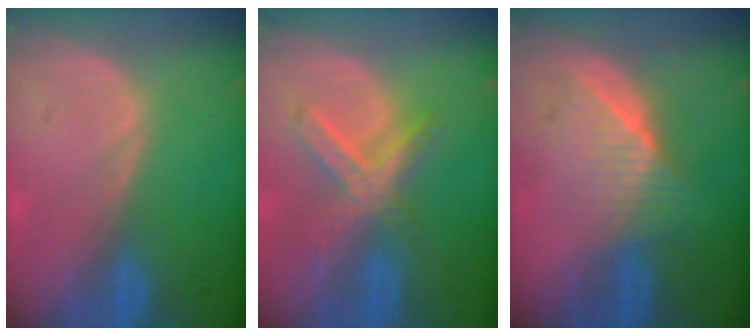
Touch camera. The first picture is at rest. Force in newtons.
{"total": 7.0, "press": 6.2, "slide": 3.3}
{"total": 6.3, "press": 5.9, "slide": 2.3}